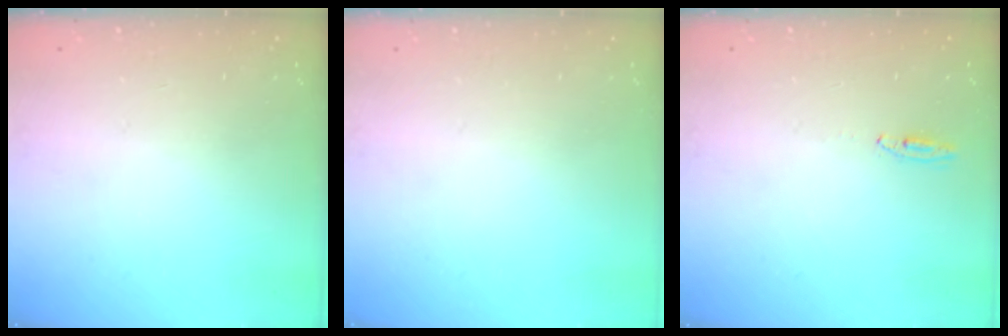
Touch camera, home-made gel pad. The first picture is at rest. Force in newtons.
{"total": 0.0}
{"total": 2.7, "press": 2.5, "slide": 1.0}